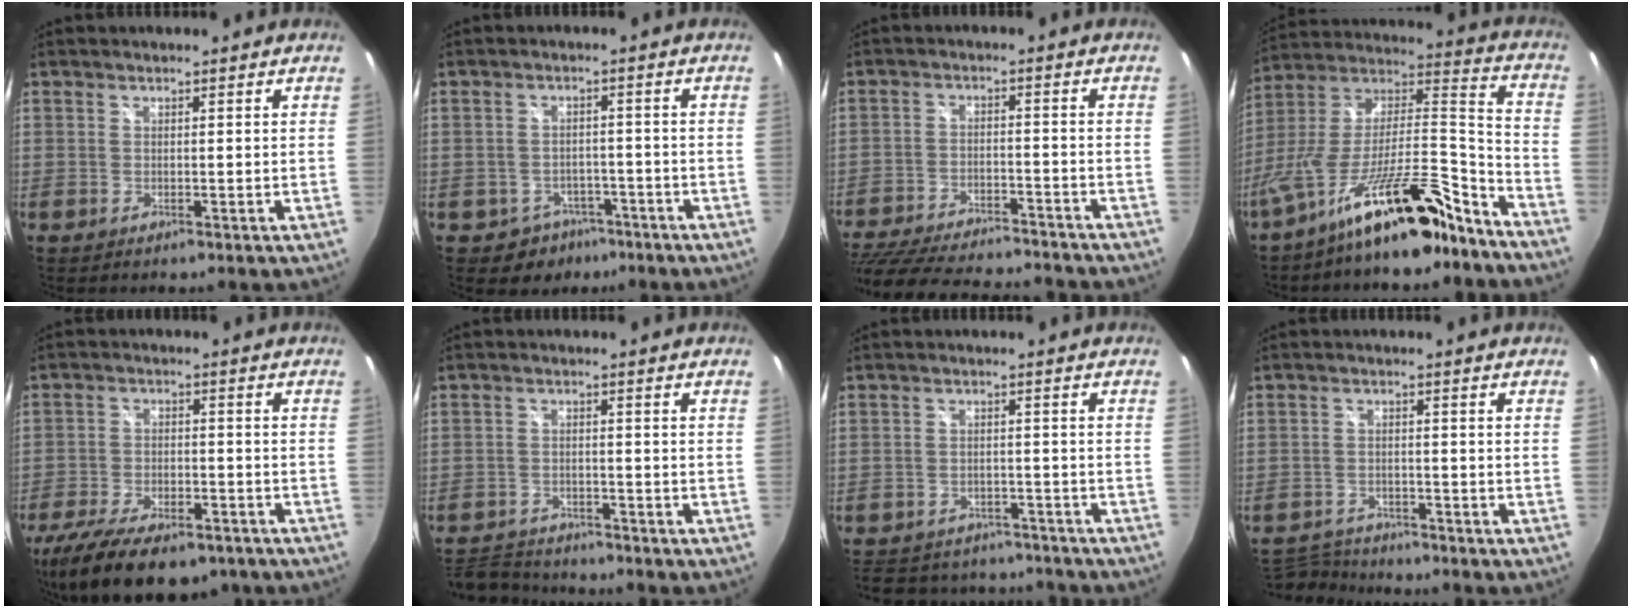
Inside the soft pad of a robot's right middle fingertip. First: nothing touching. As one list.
[{"total": 5.9, "force": [-3.7, 4.6, 0.7], "torque": [-0.023, 0.017, -0.041]}, {"total": 24.6, "force": [-21.1, 6.5, 10.9], "torque": [-0.230, -0.036, -0.305]}, {"total": 19.9, "force": [-15.0, 3.5, 12.5], "torque": [-0.199, -0.001, -0.257]}, {"total": 18.9, "force": [-13.4, 7.9, 10.7], "torque": [-0.226, -0.042, -0.210]}, {"total": 8.3, "force": [-7.8, 2.2, 1.6], "torque": [-0.058, -0.001, -0.135]}, {"total": 16.9, "force": [-14.3, 7.1, 5.5], "torque": [-0.125, 0.022, -0.186]}, {"total": 7.4, "force": [-7.1, 1.8, 1.1], "torque": [-0.044, 0.001, -0.125]}]